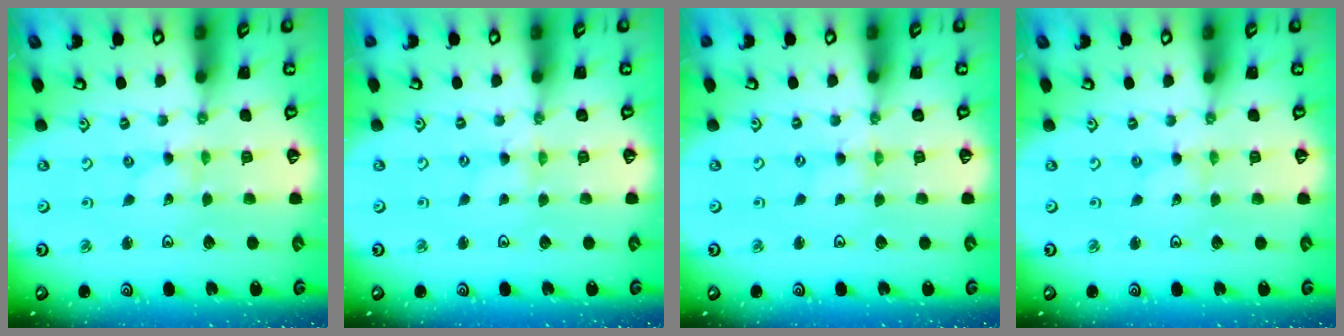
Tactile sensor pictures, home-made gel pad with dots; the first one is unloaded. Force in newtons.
{"total": 0.0}
{"total": 0.0}
{"total": 0.0}